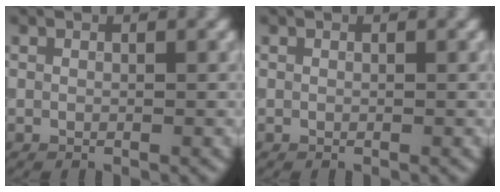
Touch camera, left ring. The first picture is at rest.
{"total": 0.0}